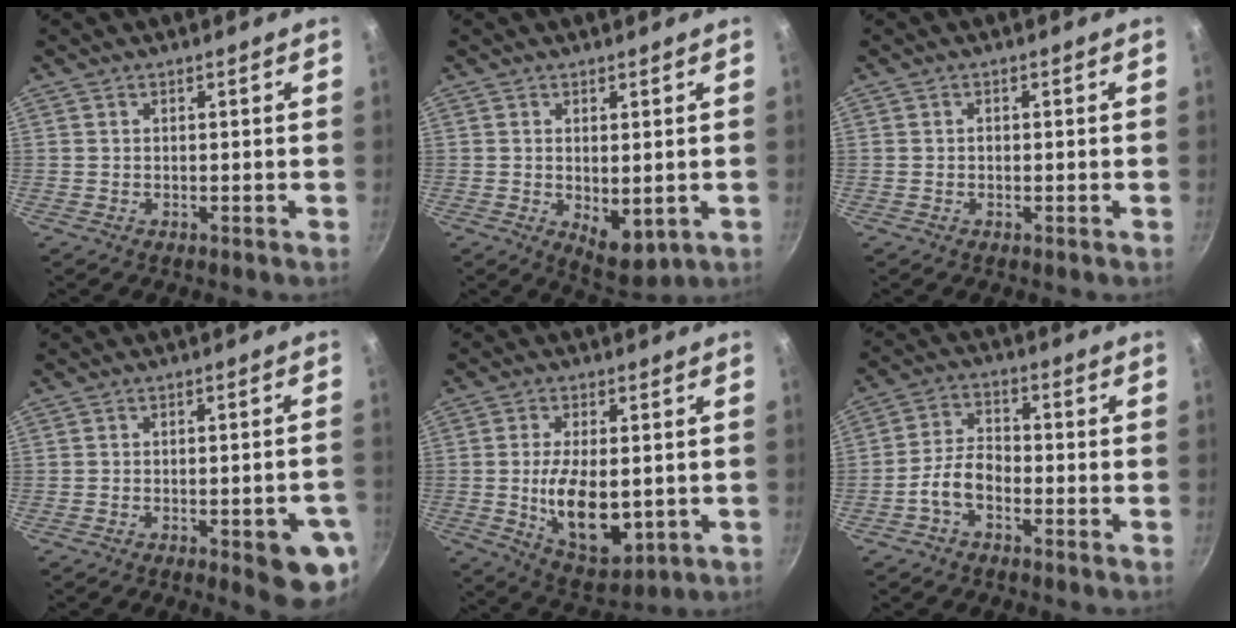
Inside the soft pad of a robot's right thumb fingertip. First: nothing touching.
{"total": 6.5, "force": [-0.5, 3.5, 5.5], "torque": [-0.066, -0.015, 0.006]}
{"total": 0.5, "force": [-0.1, 0.5, 0.2], "torque": [-0.002, 0.003, -0.003]}
{"total": 9.7, "force": [-3.8, 3.0, 8.5], "torque": [-0.080, 0.016, -0.042]}
{"total": 13.4, "force": [-1.4, 7.1, 11.3], "torque": [-0.179, -0.010, -0.006]}
{"total": 6.0, "force": [-3.0, 3.3, 4.0], "torque": [-0.068, 0.038, -0.066]}